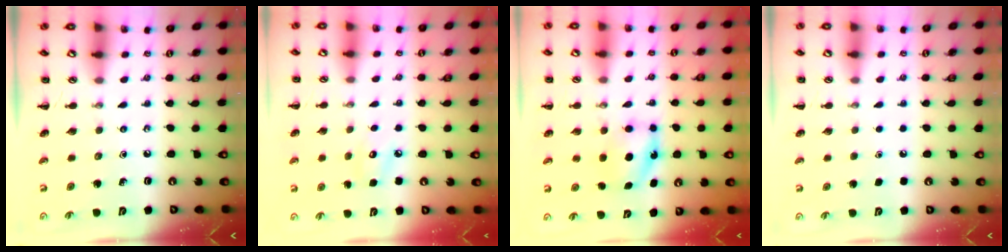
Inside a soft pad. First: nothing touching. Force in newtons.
{"total": 5.9, "press": 5.7, "slide": 1.5}
{"total": 5.9, "press": 5.9, "slide": 1.0}
{"total": 1.7, "press": 1.7, "slide": 0.1}